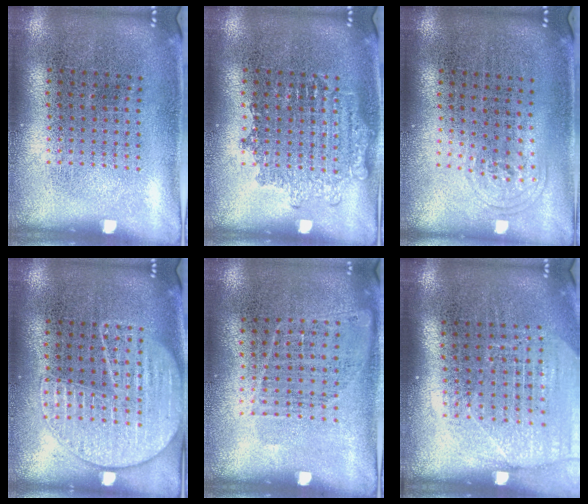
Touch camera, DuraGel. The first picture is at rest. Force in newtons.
{"total": 1.8, "press": 1.8, "slide": 0.3}
{"total": 1.0, "press": 0.6, "slide": 0.7}
{"total": 1.6, "press": 1.6, "slide": 0.1}
{"total": 0.9, "press": 0.7, "slide": 0.4}
{"total": 1.8, "press": 1.6, "slide": 0.8}